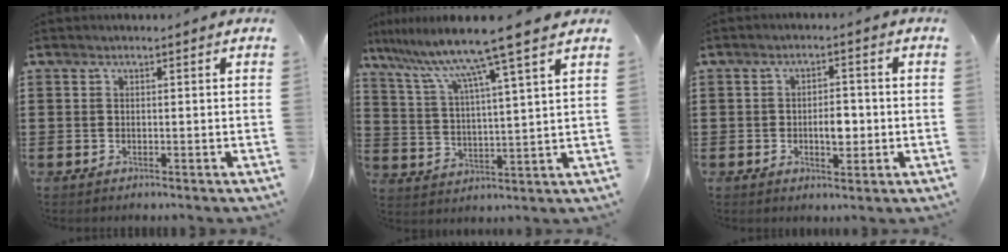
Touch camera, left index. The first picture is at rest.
{"total": 10.6, "force": [8.3, -1.1, 6.5], "torque": [-0.155, -0.043, 0.131]}
{"total": 3.8, "force": [-0.6, 1.9, 3.2], "torque": [-0.046, -0.003, -0.016]}